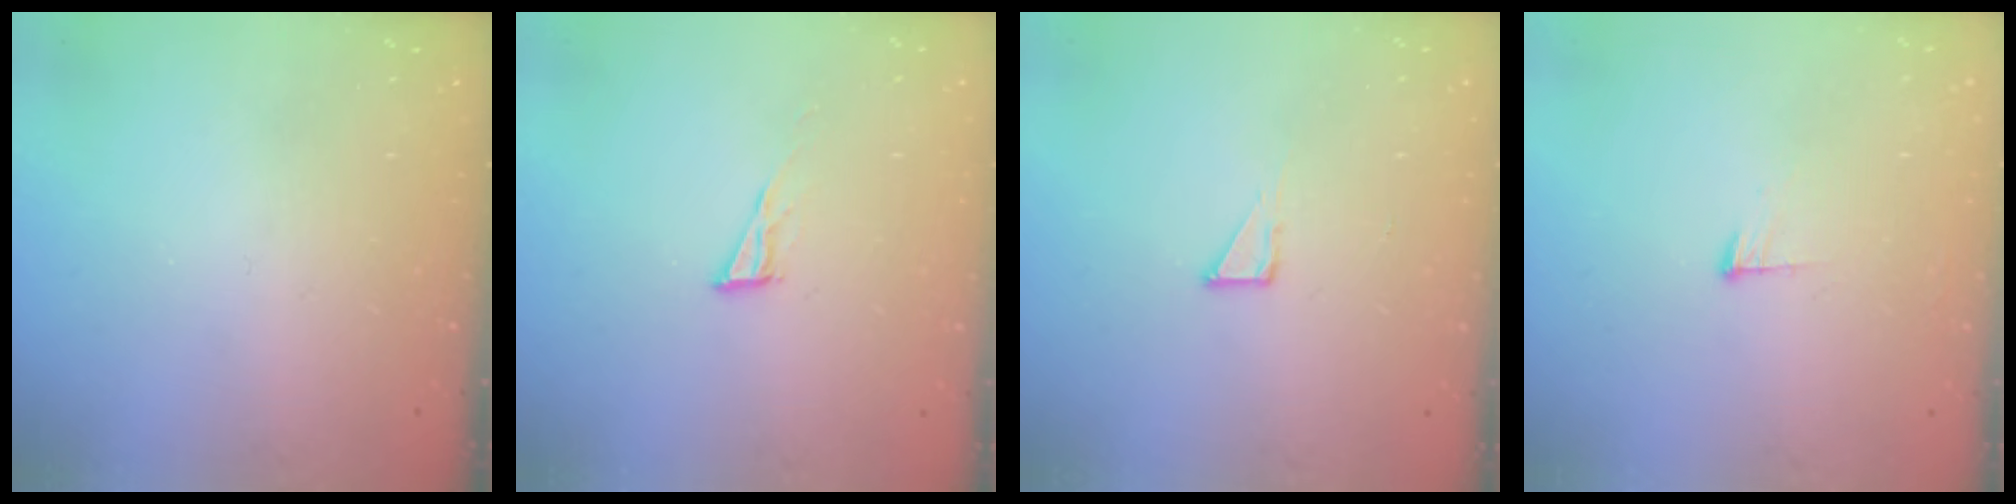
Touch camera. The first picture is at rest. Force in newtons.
{"total": 5.7, "press": 5.5, "slide": 1.4}
{"total": 2.7, "press": 2.7, "slide": 0.2}
{"total": 6.5, "press": 6.4, "slide": 1.4}